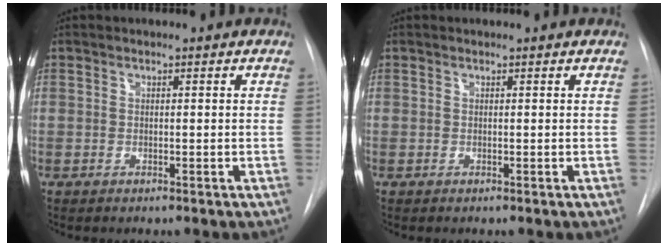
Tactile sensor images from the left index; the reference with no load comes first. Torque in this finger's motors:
{"motor_torque": [0.00, 0.00, 0.01, 0.00]}